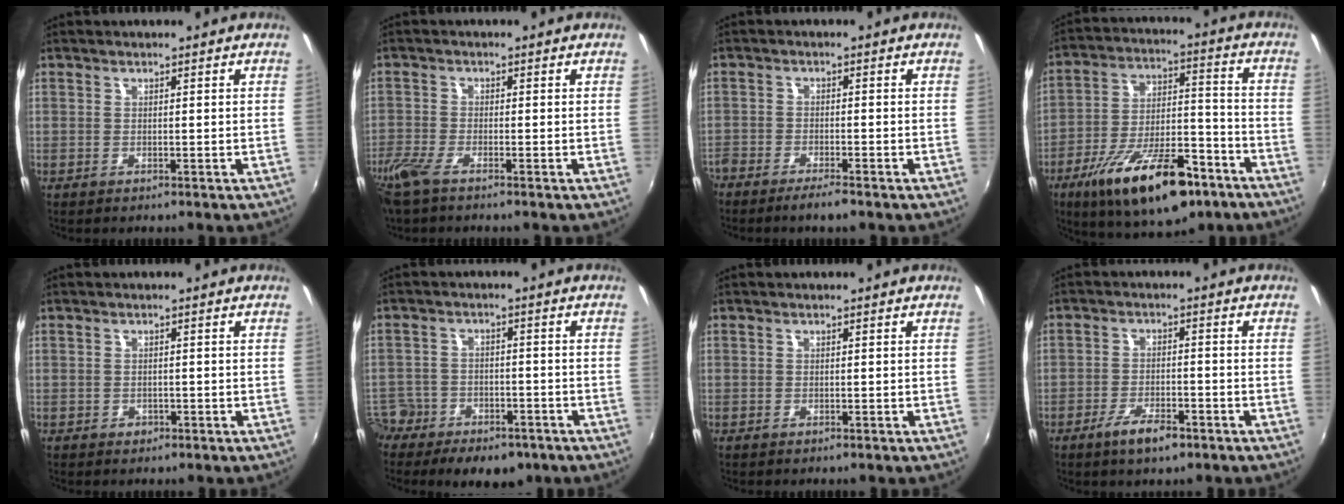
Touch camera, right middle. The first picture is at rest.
{"total": 6.1, "force": [-4.5, 1.6, 3.7], "torque": [-0.099, -0.019, -0.093]}
{"total": 5.4, "force": [-4.5, 1.2, 2.8], "torque": [-0.078, -0.011, -0.084]}
{"total": 21.2, "force": [-12.9, 7.7, 15.0], "torque": [-0.260, -0.019, -0.199]}
{"total": 1.2, "force": [-0.7, 1.0, 0.3], "torque": [-0.006, -0.003, -0.009]}
{"total": 13.1, "force": [-8.5, 8.8, 4.7], "torque": [-0.137, 0.011, -0.127]}
{"total": 0.0}
{"total": 5.7, "force": [-3.8, 2.0, 3.9], "torque": [-0.091, -0.008, -0.065]}